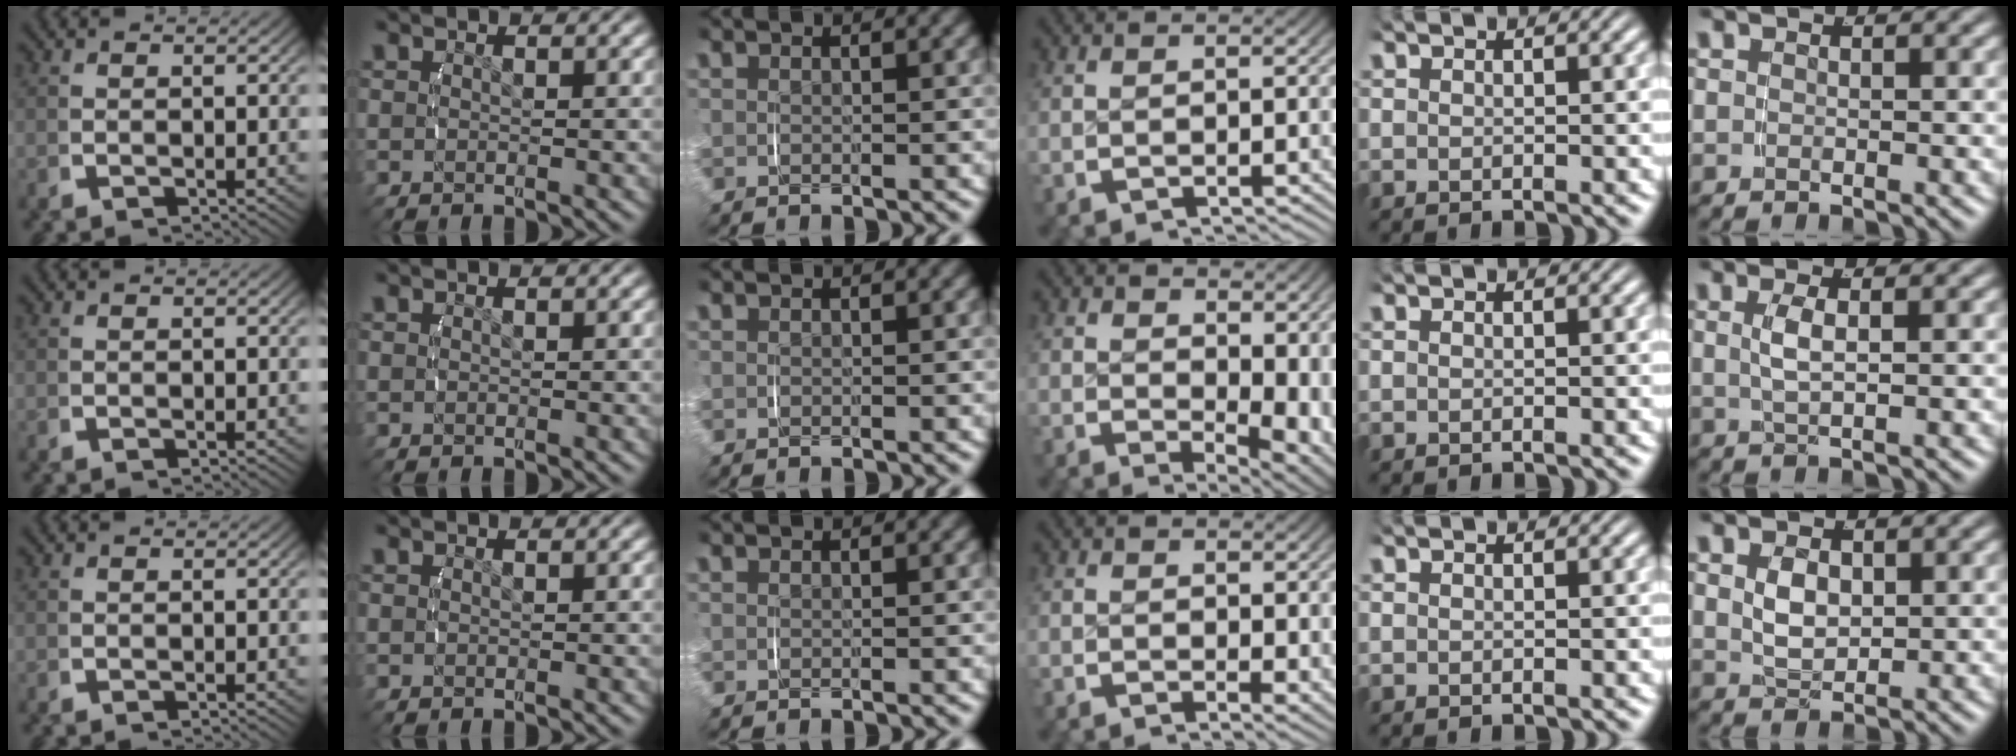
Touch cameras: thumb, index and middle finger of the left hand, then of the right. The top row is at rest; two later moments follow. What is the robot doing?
{"motion": "lift_and_place", "object": "glasses case"}